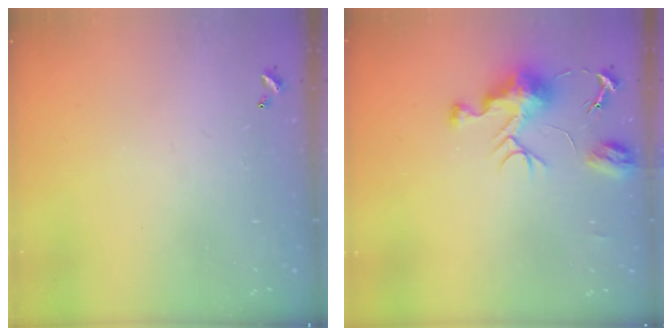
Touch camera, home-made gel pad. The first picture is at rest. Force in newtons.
{"total": 9.1, "press": 9.1, "slide": 0.7}